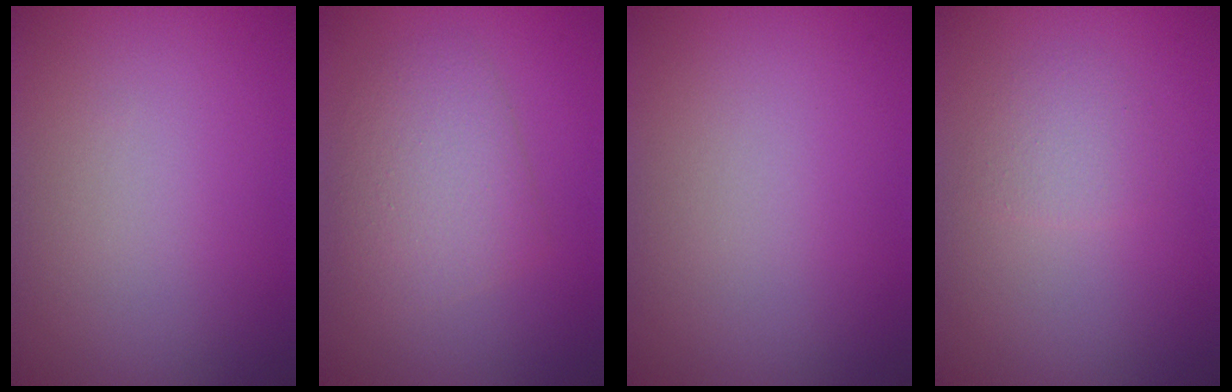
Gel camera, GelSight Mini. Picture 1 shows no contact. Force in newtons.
{"total": 3.9, "press": 3.9, "slide": 0.1}
{"total": 0.0}
{"total": 1.6, "press": 1.6, "slide": 0.0}